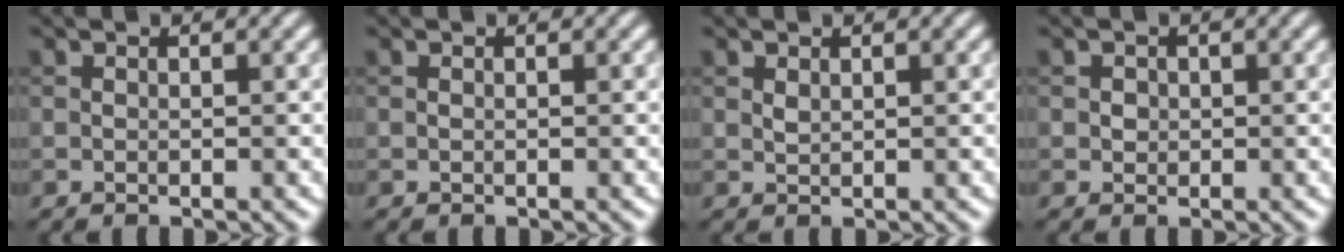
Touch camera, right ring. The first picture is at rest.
{"total": 0.0}
{"total": 0.6, "force": [0.4, 0.2, 0.3], "torque": [-0.010, -0.001, 0.011]}
{"total": 0.8, "force": [0.2, 0.8, 0.2], "torque": [0.001, -0.002, 0.001]}